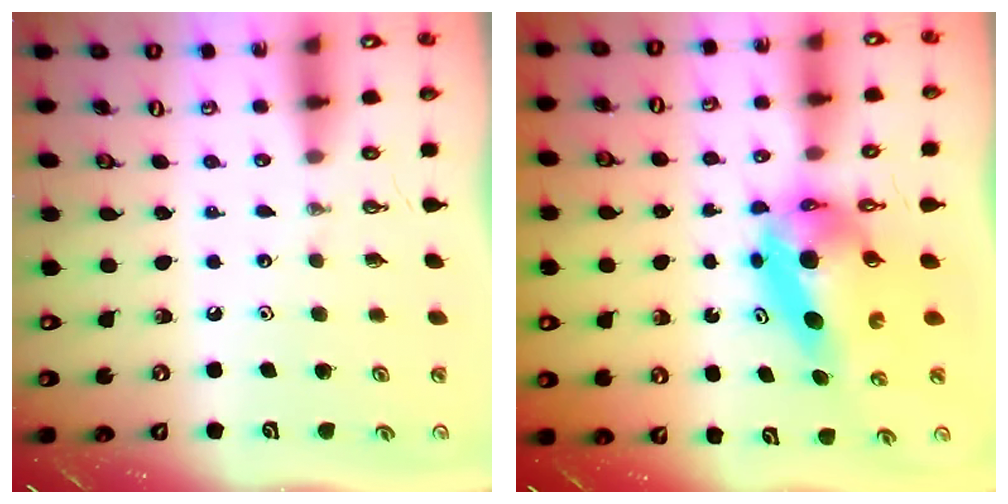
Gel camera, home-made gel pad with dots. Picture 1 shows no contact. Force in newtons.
{"total": 7.6, "press": 7.6, "slide": 0.6}